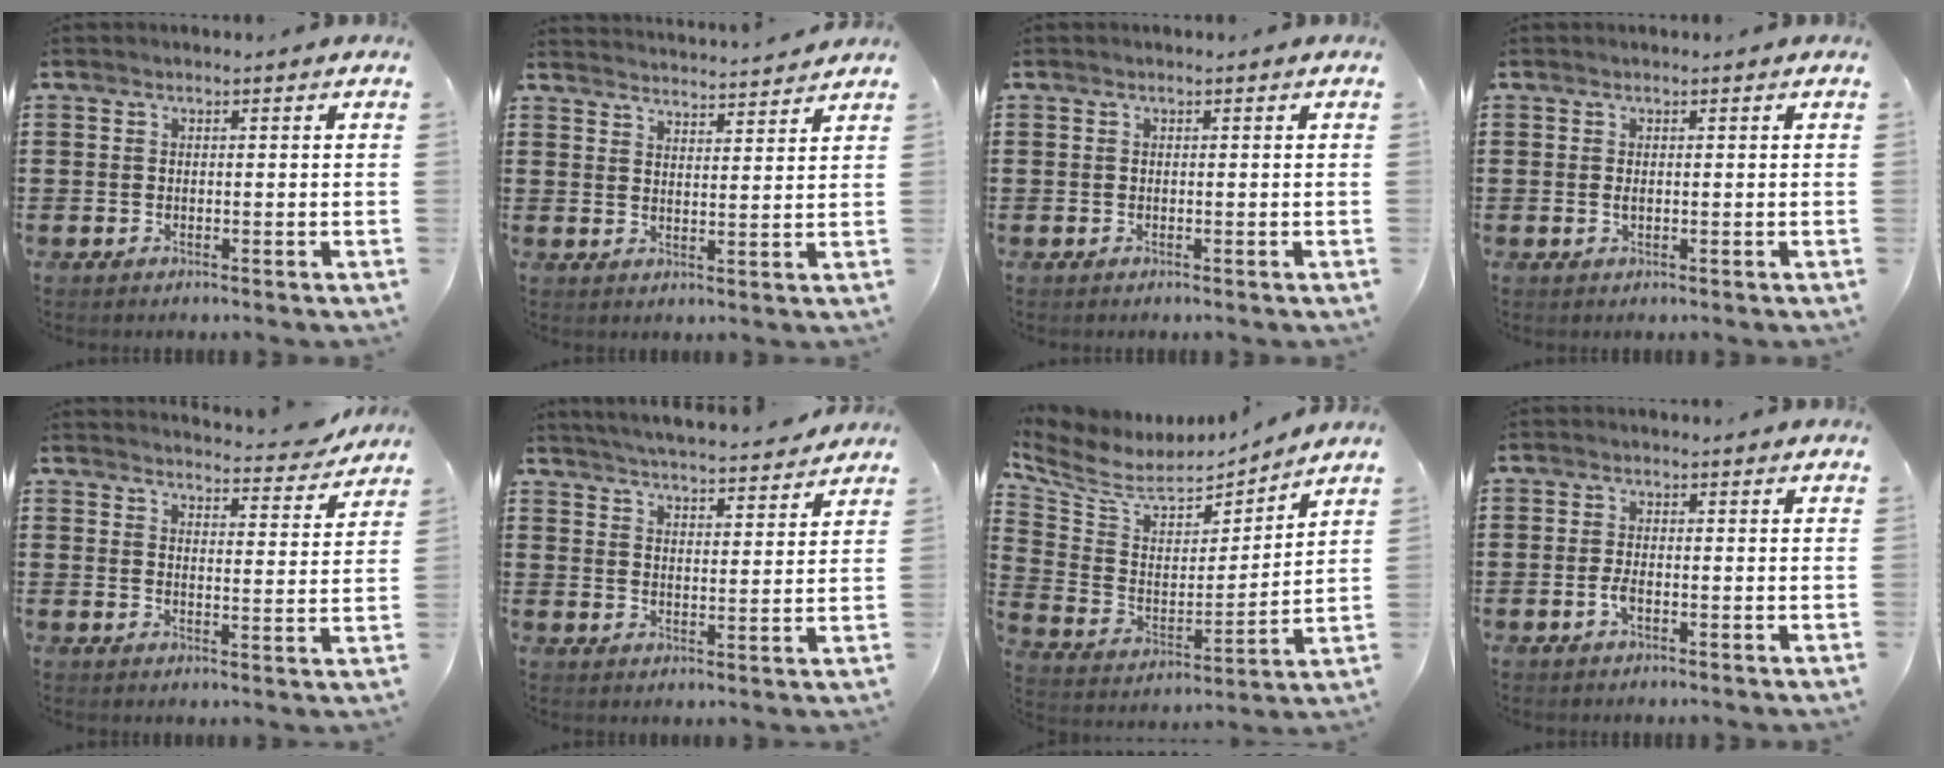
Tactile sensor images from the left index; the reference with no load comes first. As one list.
[{"total": 3.4, "force": [3.3, -0.6, -0.2], "torque": [-0.007, -0.024, 0.057]}, {"total": 0.0}, {"total": 0.7, "force": [0.1, 0.3, 0.7], "torque": [-0.015, 0.000, 0.002]}, {"total": 4.2, "force": [4.1, -0.2, 0.4], "torque": [-0.018, -0.030, 0.070]}, {"total": 4.7, "force": [4.7, -0.5, 0.5], "torque": [-0.030, -0.032, 0.081]}, {"total": 7.6, "force": [6.5, 2.9, 2.6], "torque": [-0.088, -0.046, 0.113]}, {"total": 2.0, "force": [-0.6, 0.7, 1.7], "torque": [-0.049, -0.005, -0.016]}]